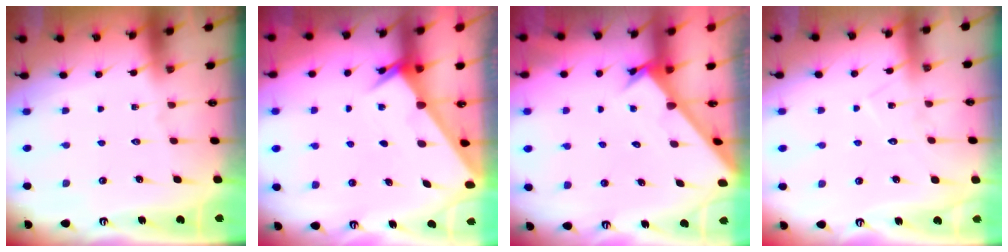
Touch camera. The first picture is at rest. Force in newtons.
{"total": 2.1, "press": 2.1, "slide": 0.1}
{"total": 2.6, "press": 2.6, "slide": 0.2}
{"total": 6.2, "press": 6.2, "slide": 0.4}